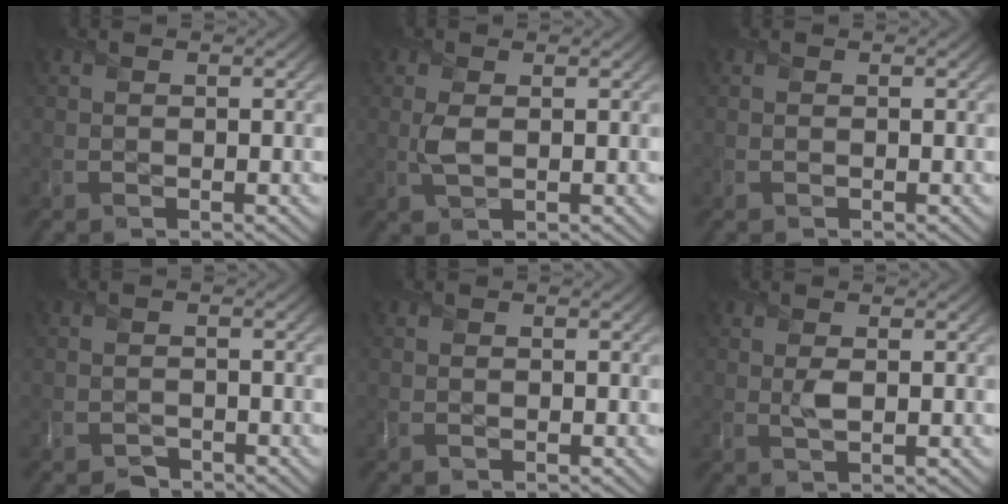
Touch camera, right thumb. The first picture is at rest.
{"total": 1.9, "force": [0.3, 0.9, 1.6], "torque": [-0.043, 0.000, 0.006]}
{"total": 0.0}
{"total": 1.5, "force": [-1.3, 0.7, 0.1], "torque": [-0.001, -0.001, -0.028]}
{"total": 0.0}
{"total": 1.3, "force": [0.5, 0.4, 1.2], "torque": [-0.024, -0.001, 0.009]}